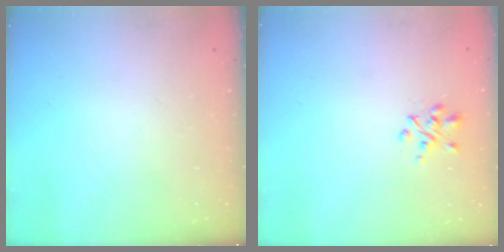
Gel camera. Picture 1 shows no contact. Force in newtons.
{"total": 2.5, "press": 2.3, "slide": 0.8}